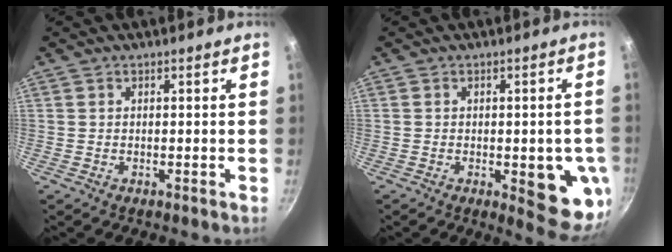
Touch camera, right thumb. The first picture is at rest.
{"total": 10.9, "force": [-2.4, 4.1, 9.9], "torque": [-0.084, -0.005, -0.026]}